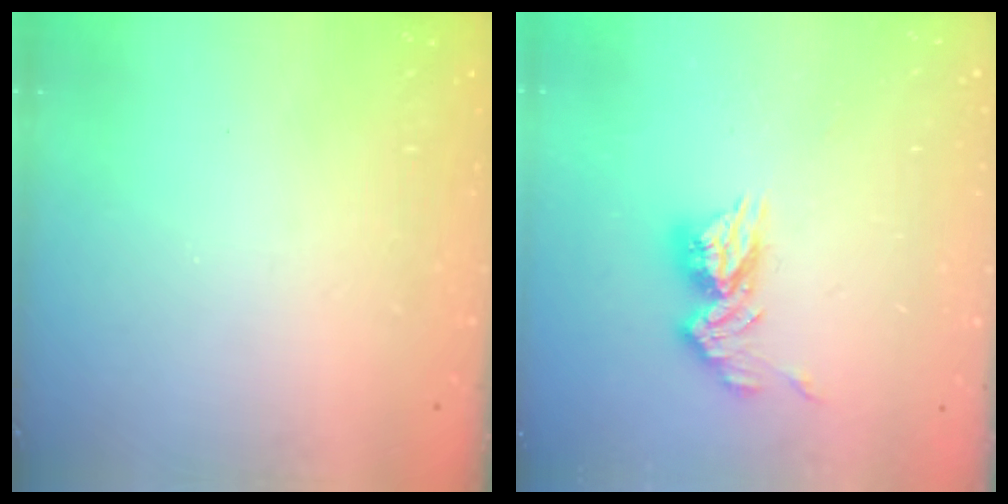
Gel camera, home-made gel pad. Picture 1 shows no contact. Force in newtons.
{"total": 11.5, "press": 11.4, "slide": 1.1}